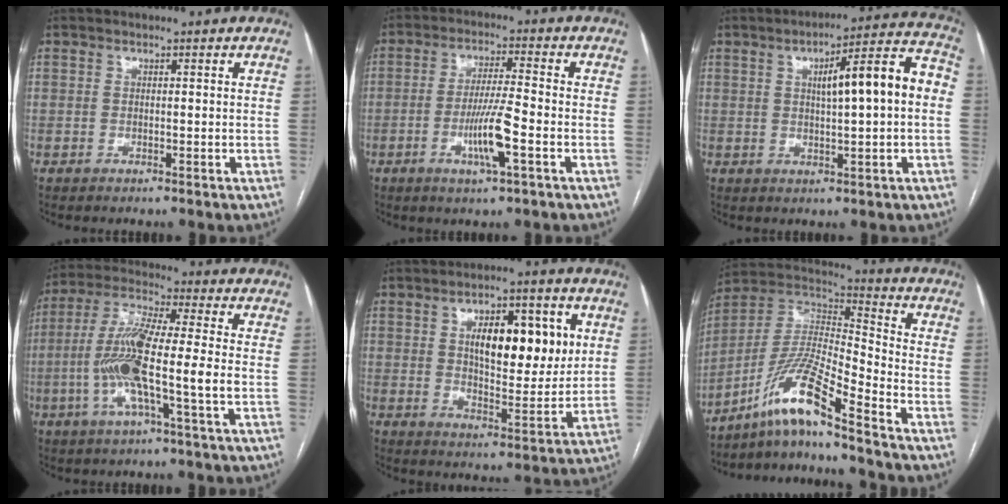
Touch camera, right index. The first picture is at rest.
{"total": 7.7, "force": [-2.8, 0.1, 7.1], "torque": [-0.136, -0.007, -0.052]}
{"total": 12.0, "force": [1.0, 1.3, 11.9], "torque": [-0.165, 0.035, 0.013]}
{"total": 12.9, "force": [-2.6, 0.4, 12.6], "torque": [-0.256, 0.004, -0.058]}
{"total": 13.3, "force": [3.7, 5.1, 11.7], "torque": [-0.173, 0.009, 0.062]}
{"total": 12.0, "force": [-9.1, -1.0, 7.8], "torque": [-0.157, 0.006, -0.173]}